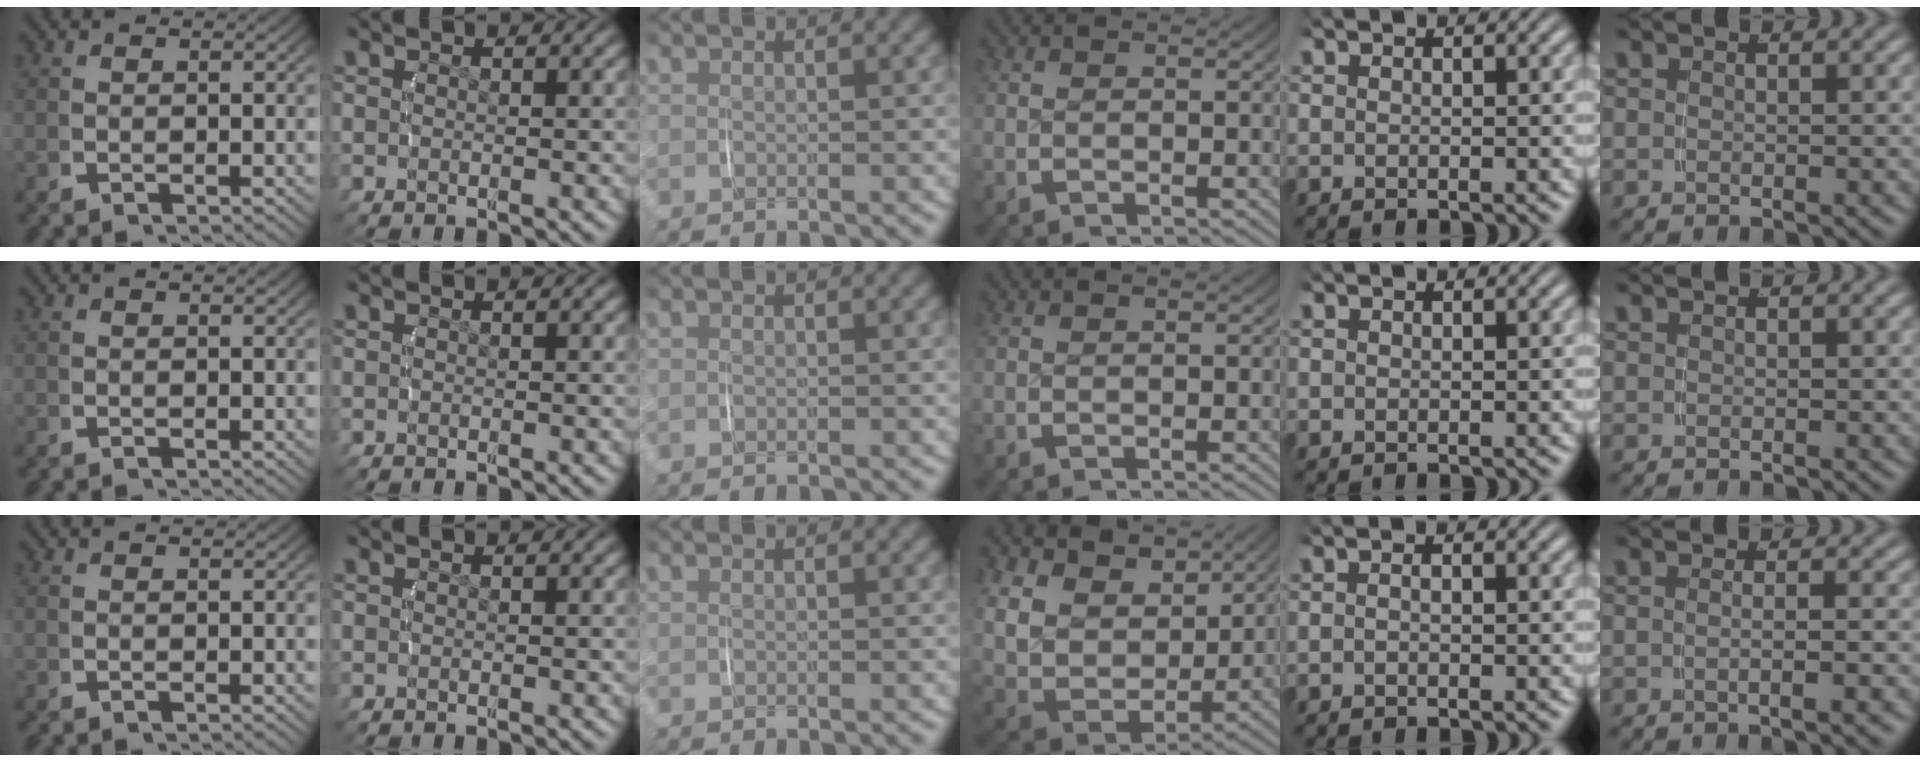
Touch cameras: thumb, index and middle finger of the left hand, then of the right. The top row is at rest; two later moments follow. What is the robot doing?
{"motion": "lift_and_place", "object": "napkin"}